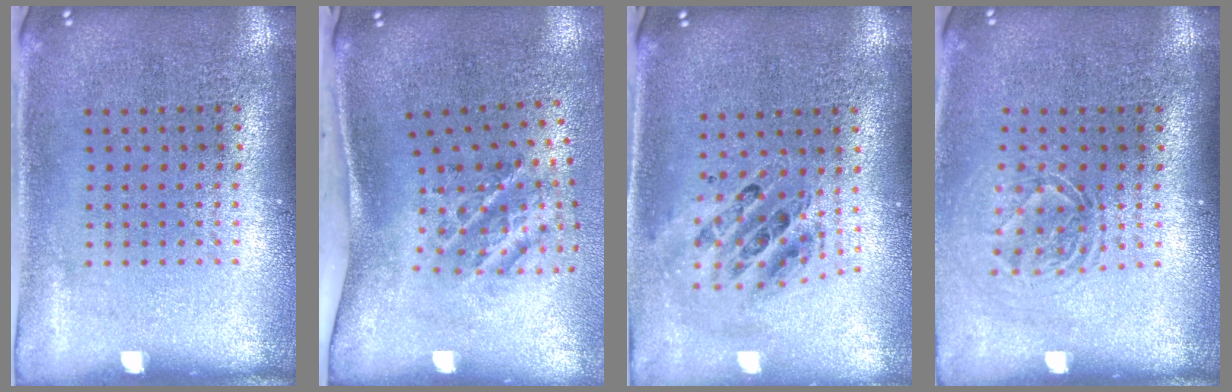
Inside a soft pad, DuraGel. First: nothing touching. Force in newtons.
{"total": 1.9, "press": 1.3, "slide": 1.5}
{"total": 0.9, "press": 0.9, "slide": 0.1}
{"total": 1.6, "press": 1.3, "slide": 1.1}